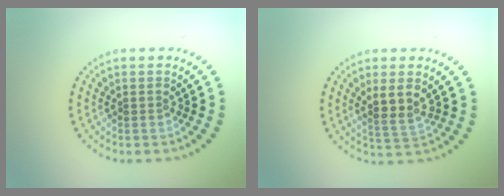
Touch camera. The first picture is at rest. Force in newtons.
{"total": 2.7, "press": 2.4, "slide": 1.2}